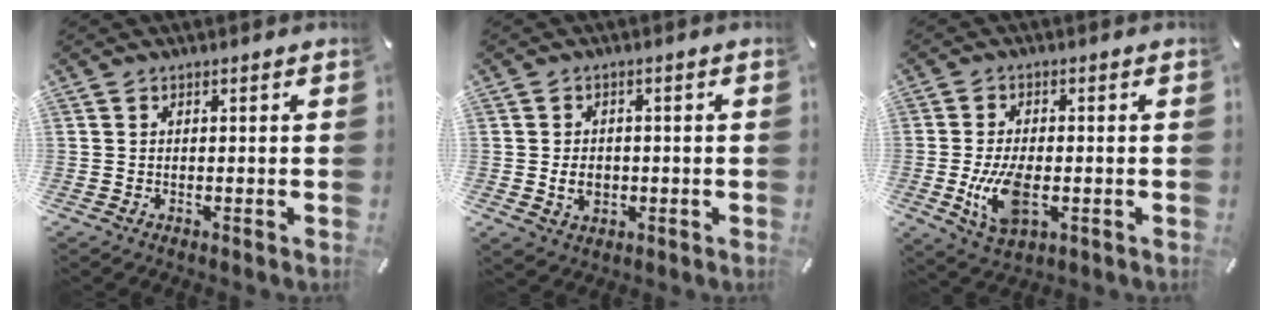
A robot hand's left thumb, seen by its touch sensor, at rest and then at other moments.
{"total": 4.9, "force": [-0.9, 4.0, 2.8], "torque": [-0.057, -0.001, -0.019]}
{"total": 10.5, "force": [-1.9, 5.7, 8.6], "torque": [-0.183, -0.012, -0.032]}